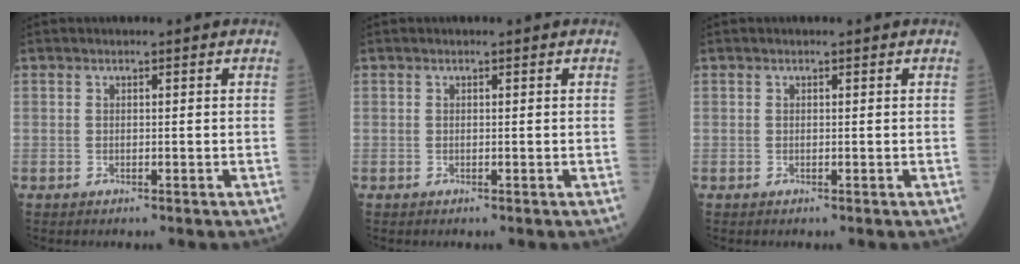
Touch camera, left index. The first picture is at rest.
{"total": 0.0}
{"total": 0.0}